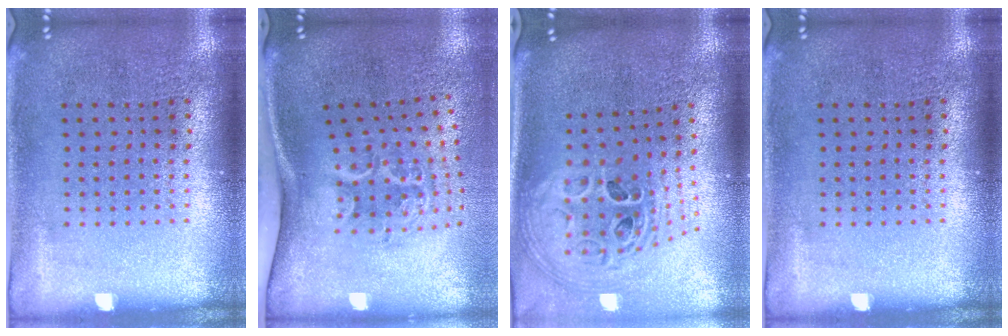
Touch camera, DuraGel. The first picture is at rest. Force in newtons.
{"total": 2.2, "press": 1.3, "slide": 1.8}
{"total": 2.2, "press": 1.6, "slide": 1.5}
{"total": 0.0}